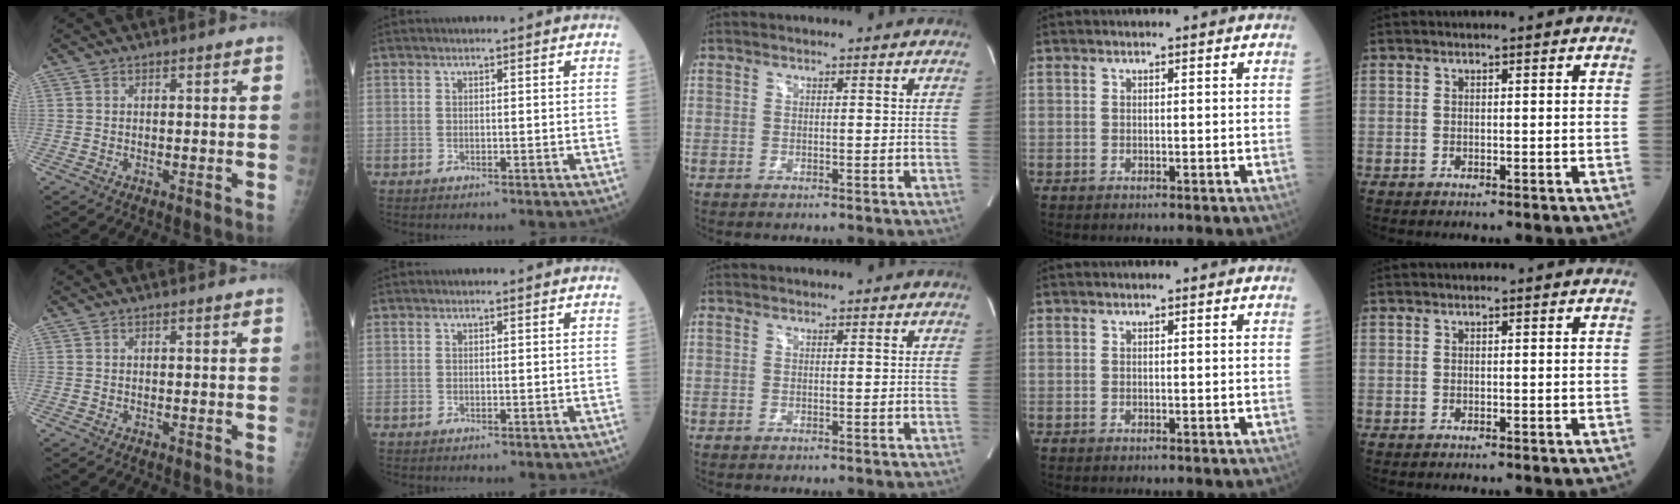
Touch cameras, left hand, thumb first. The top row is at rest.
{}